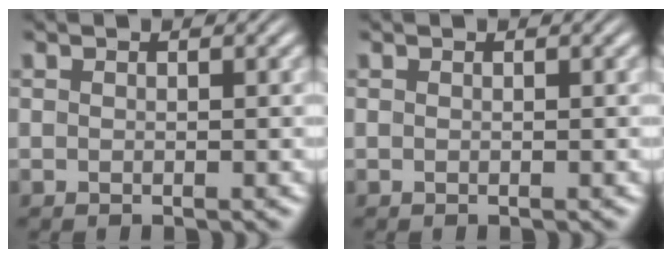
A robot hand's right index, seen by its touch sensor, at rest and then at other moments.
{"total": 0.0}